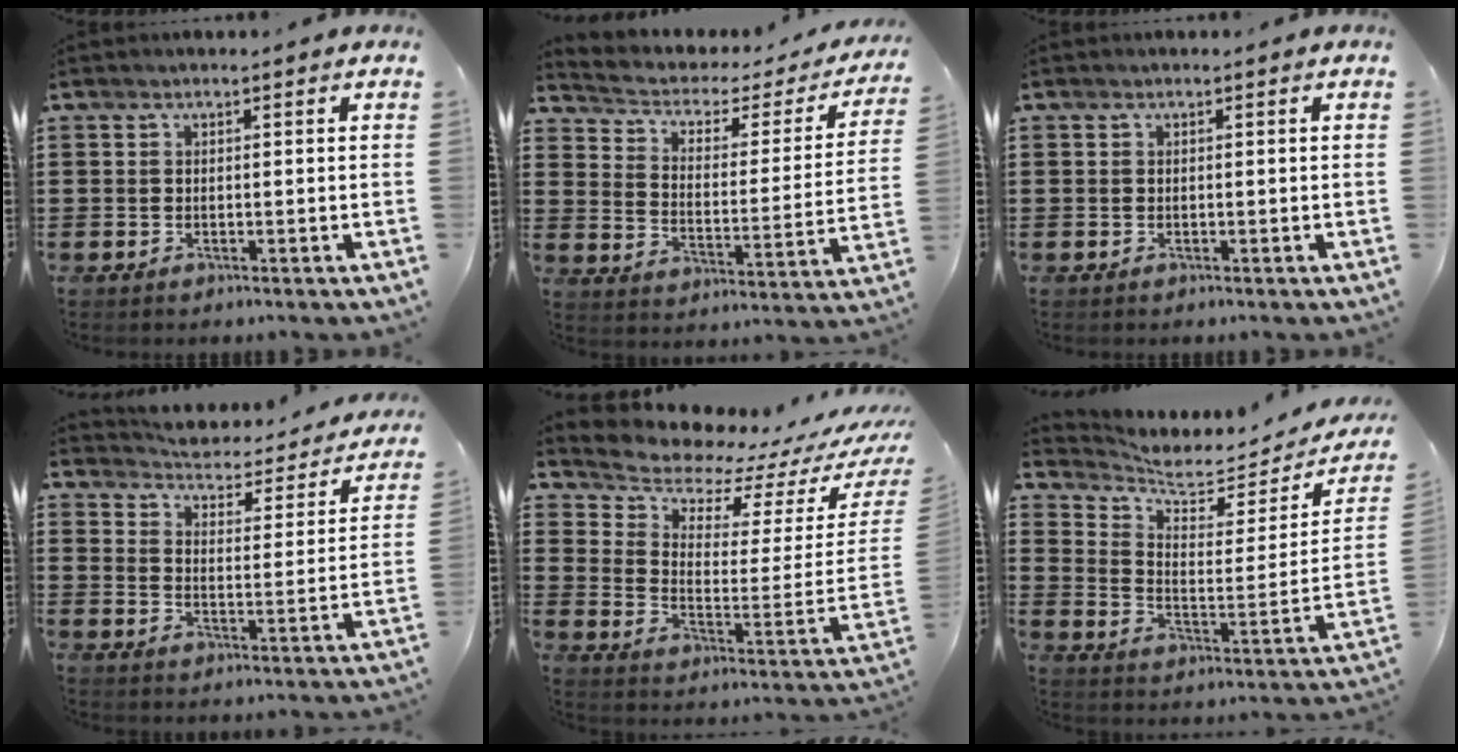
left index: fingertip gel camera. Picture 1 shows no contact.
{"total": 2.9, "force": [1.5, 2.0, 1.5], "torque": [-0.046, -0.013, 0.015]}
{"total": 0.0}
{"total": 3.1, "force": [3.0, 0.2, 0.4], "torque": [-0.030, -0.032, 0.043]}
{"total": 7.1, "force": [6.9, 1.4, 0.7], "torque": [-0.047, -0.074, 0.115]}
{"total": 5.1, "force": [4.6, 1.4, 1.6], "torque": [-0.059, -0.037, 0.076]}